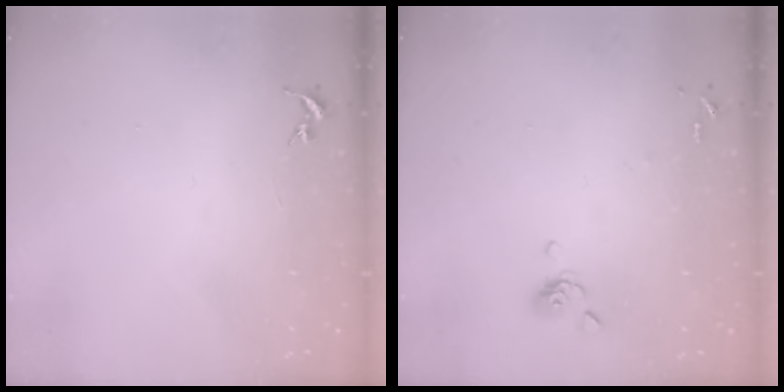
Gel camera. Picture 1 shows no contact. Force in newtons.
{"total": 6.4, "press": 6.2, "slide": 1.5}